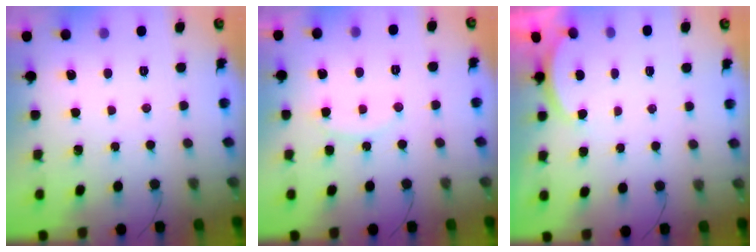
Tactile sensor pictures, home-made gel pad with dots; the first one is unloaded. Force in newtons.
{"total": 7.9, "press": 7.7, "slide": 1.3}
{"total": 1.7, "press": 1.6, "slide": 0.6}